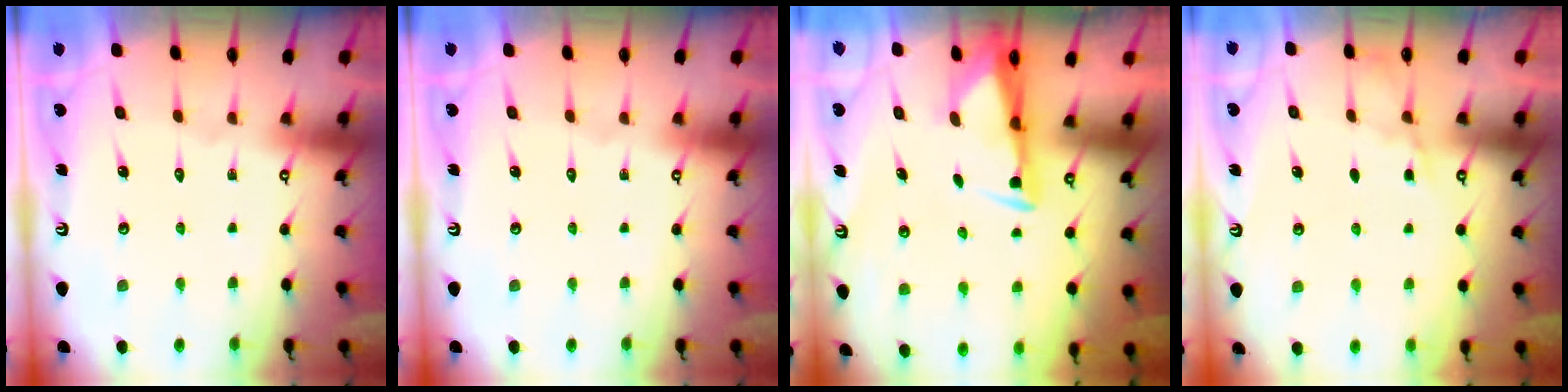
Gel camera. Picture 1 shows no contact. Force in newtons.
{"total": 0.0}
{"total": 2.9, "press": 2.8, "slide": 0.9}
{"total": 3.9, "press": 3.8, "slide": 0.5}